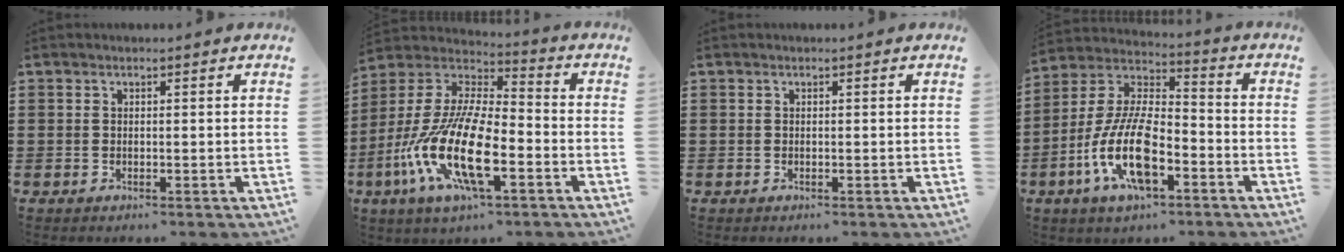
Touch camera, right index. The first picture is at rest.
{"total": 16.1, "force": [-6.6, 5.6, 13.5], "torque": [-0.321, -0.012, -0.133]}
{"total": 0.0}
{"total": 13.3, "force": [-5.5, 5.2, 11.0], "torque": [-0.255, -0.007, -0.109]}